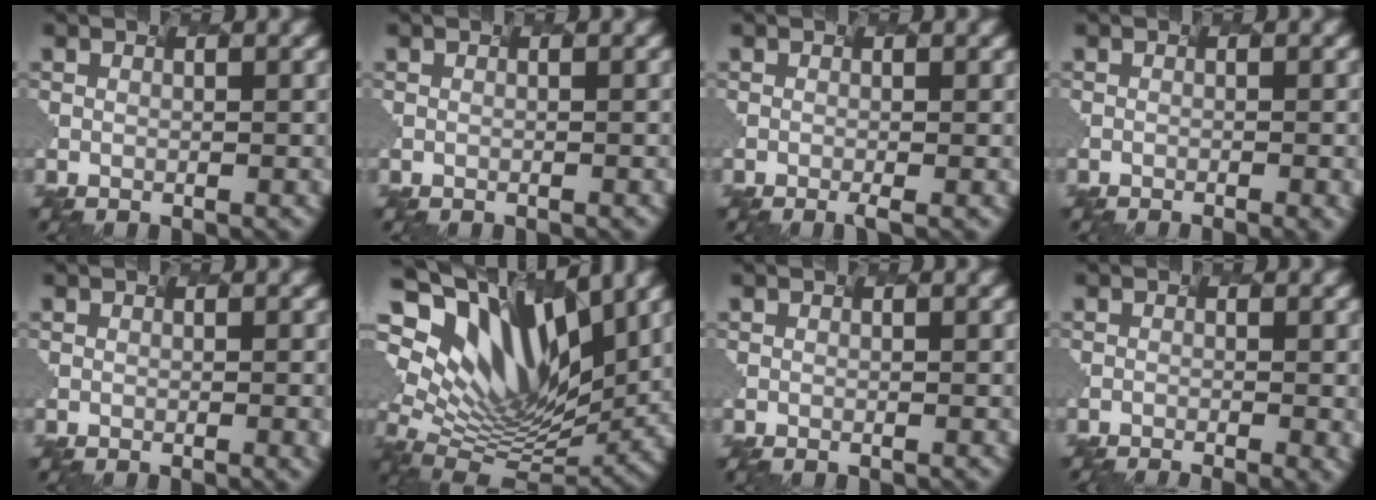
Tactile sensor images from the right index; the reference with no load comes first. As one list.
[{"total": 0.0}, {"total": 1.0, "force": [-0.6, 0.0, 0.9], "torque": [-0.009, -0.003, -0.002]}, {"total": 2.7, "force": [-0.5, 1.2, 2.4], "torque": [-0.008, 0.008, -0.008]}, {"total": 1.8, "force": [0.0, 0.6, 1.7], "torque": [-0.008, 0.002, 0.005]}, {"total": 11.9, "force": [5.4, 5.8, 8.9], "torque": [-0.180, 0.008, 0.112]}, {"total": 0.0}, {"total": 3.6, "force": [-1.1, 1.3, 3.2], "torque": [-0.015, 0.000, -0.001]}]